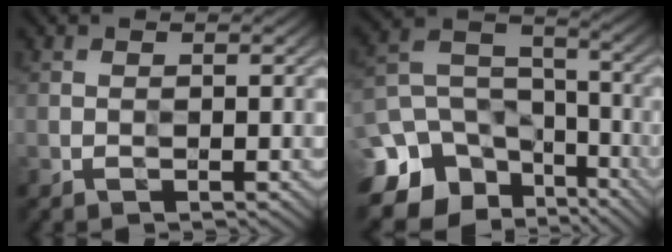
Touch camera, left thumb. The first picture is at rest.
{"total": 15.0, "force": [-9.2, 10.9, 4.5], "torque": [-0.137, -0.043, -0.151]}